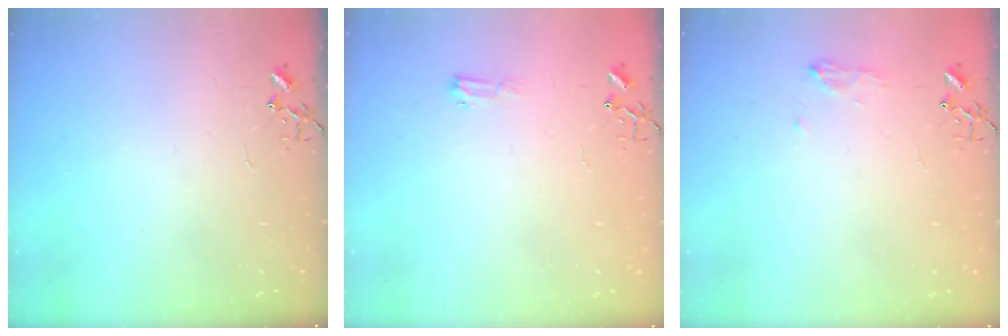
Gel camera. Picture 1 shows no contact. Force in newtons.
{"total": 5.1, "press": 5.1, "slide": 0.6}
{"total": 8.1, "press": 8.1, "slide": 1.0}